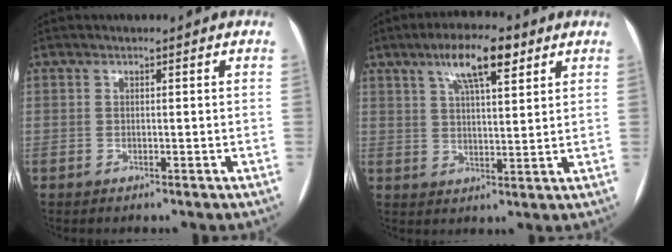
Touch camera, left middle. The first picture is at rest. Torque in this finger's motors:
{"motor_torque": [0.93, -0.85, 0.17, 0.06]}